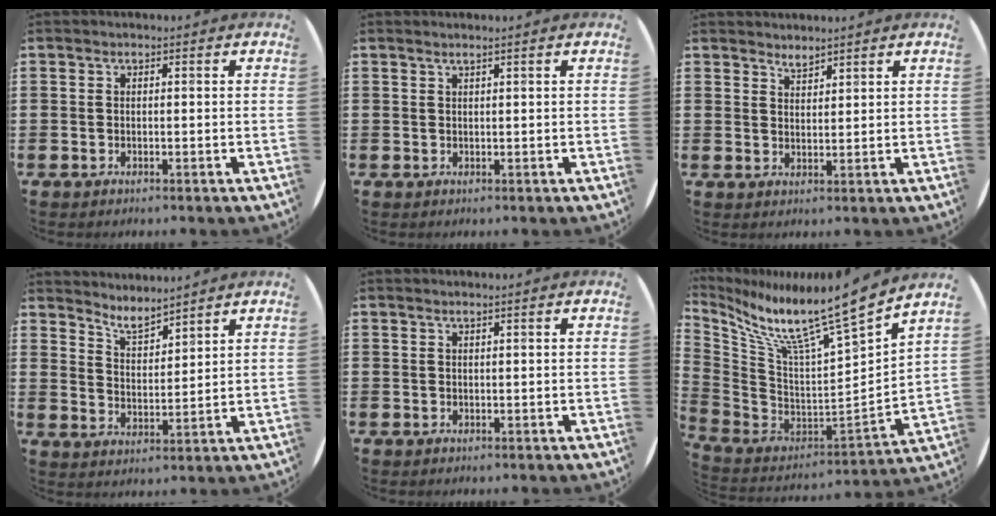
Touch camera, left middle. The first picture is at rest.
{"total": 0.7, "force": [0.5, -0.3, 0.5], "torque": [-0.005, -0.001, 0.008]}
{"total": 2.2, "force": [2.1, 0.2, -0.2], "torque": [0.001, -0.004, 0.041]}
{"total": 4.7, "force": [4.6, 0.5, 0.8], "torque": [-0.028, -0.025, 0.082]}
{"total": 0.5, "force": [0.4, -0.2, 0.3], "torque": [-0.002, 0.000, 0.006]}
{"total": 12.6, "force": [10.3, 0.7, 7.2], "torque": [-0.159, -0.093, 0.168]}